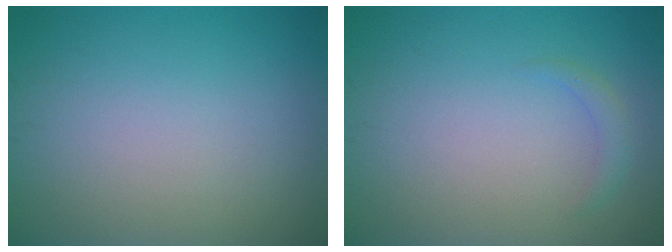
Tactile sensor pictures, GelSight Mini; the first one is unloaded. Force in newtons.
{"total": 1.1, "press": 1.1, "slide": 0.0}